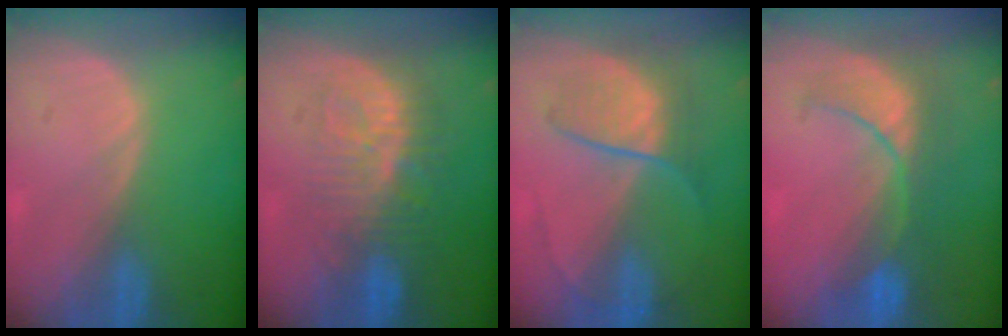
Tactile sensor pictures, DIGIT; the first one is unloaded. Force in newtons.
{"total": 9.4, "press": 8.8, "slide": 3.3}
{"total": 6.4, "press": 6.4, "slide": 0.6}
{"total": 7.9, "press": 7.8, "slide": 1.3}